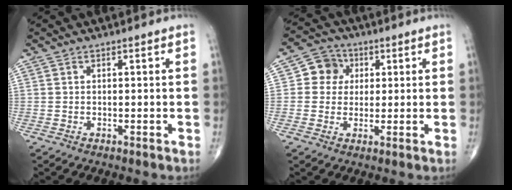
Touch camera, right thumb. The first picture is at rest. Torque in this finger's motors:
{"motor_torque": [0.01, 0.01, 0.01, -0.02, 0.02]}